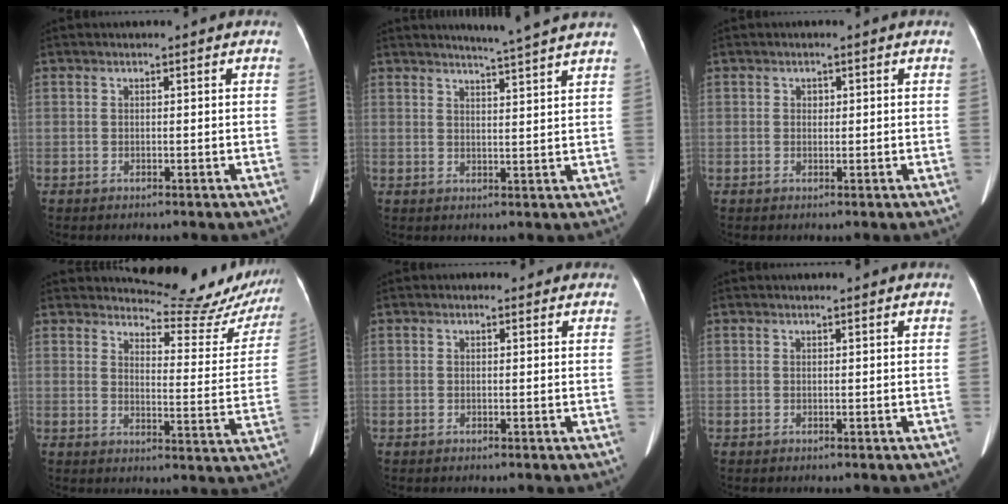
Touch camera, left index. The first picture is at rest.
{"total": 6.8, "force": [6.2, -1.4, 2.4], "torque": [-0.040, -0.002, 0.077]}
{"total": 0.8, "force": [0.2, 0.7, 0.3], "torque": [-0.005, 0.003, 0.003]}
{"total": 15.3, "force": [14.9, 2.7, 1.5], "torque": [0.006, -0.080, 0.157]}
{"total": 1.7, "force": [1.3, 1.0, 0.2], "torque": [0.003, 0.003, 0.007]}
{"total": 2.7, "force": [2.5, 0.4, 1.0], "torque": [-0.017, 0.017, 0.029]}